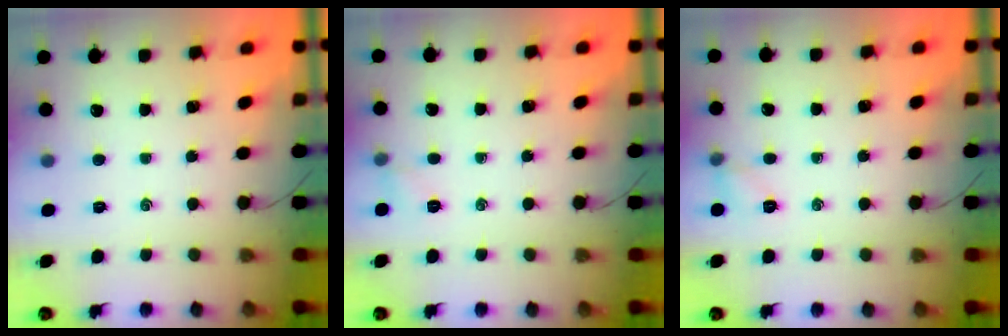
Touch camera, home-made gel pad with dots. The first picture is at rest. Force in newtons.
{"total": 5.2, "press": 5.0, "slide": 1.5}
{"total": 5.7, "press": 5.5, "slide": 1.5}